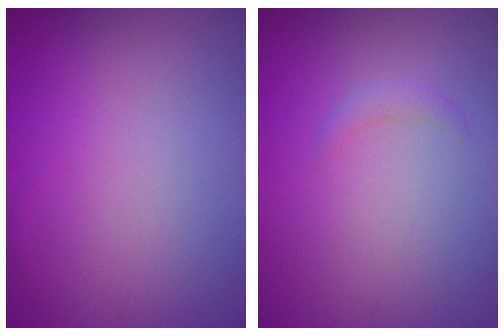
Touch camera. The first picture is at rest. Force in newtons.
{"total": 0.8, "press": 0.8, "slide": 0.1}